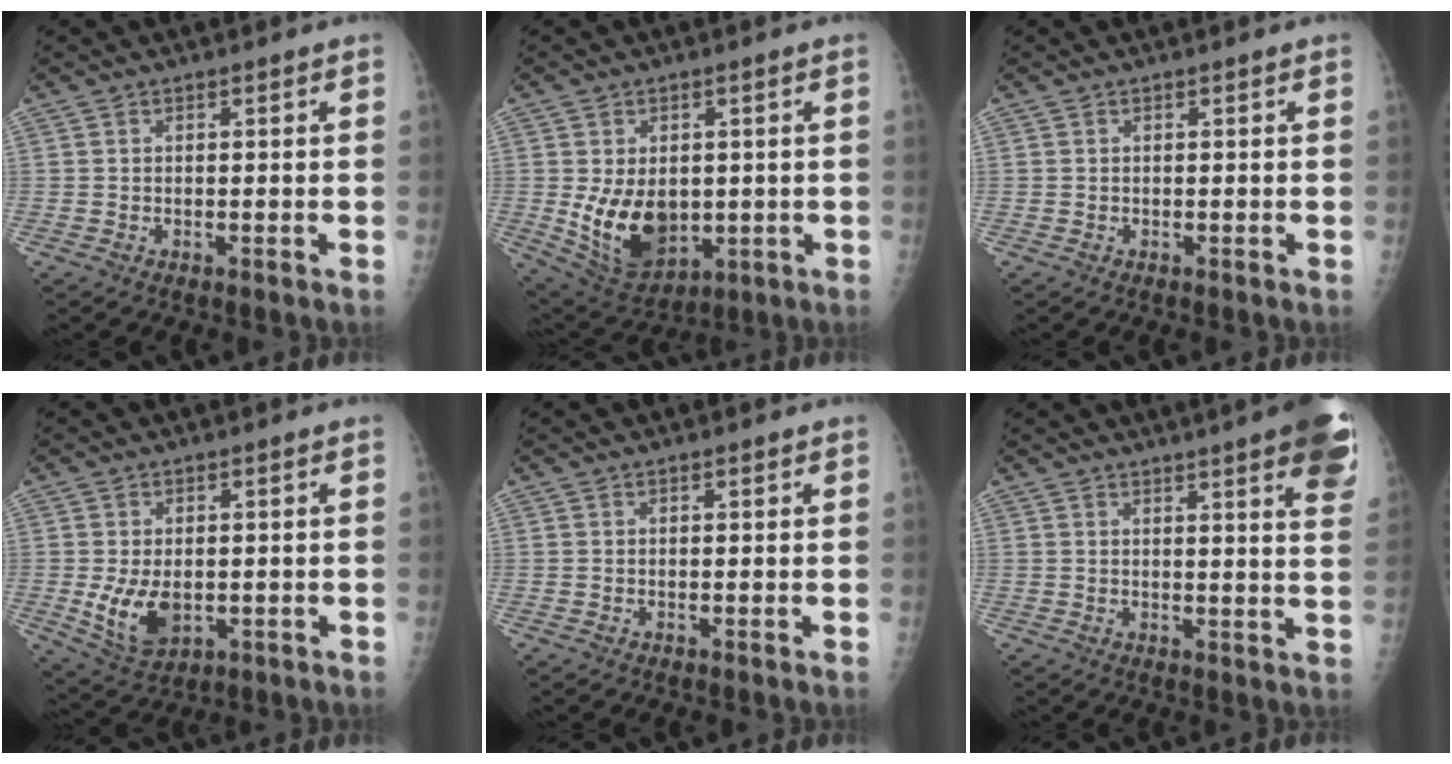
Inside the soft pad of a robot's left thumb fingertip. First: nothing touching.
{"total": 12.1, "force": [-0.6, 8.3, 8.8], "torque": [-0.120, -0.018, 0.018]}
{"total": 0.0}
{"total": 7.7, "force": [-0.8, 4.9, 5.9], "torque": [-0.097, -0.016, 0.001]}
{"total": 0.8, "force": [0.5, 0.3, 0.5], "torque": [-0.010, -0.001, 0.008]}
{"total": 13.6, "force": [8.2, 1.8, 10.7], "torque": [-0.114, -0.028, 0.084]}